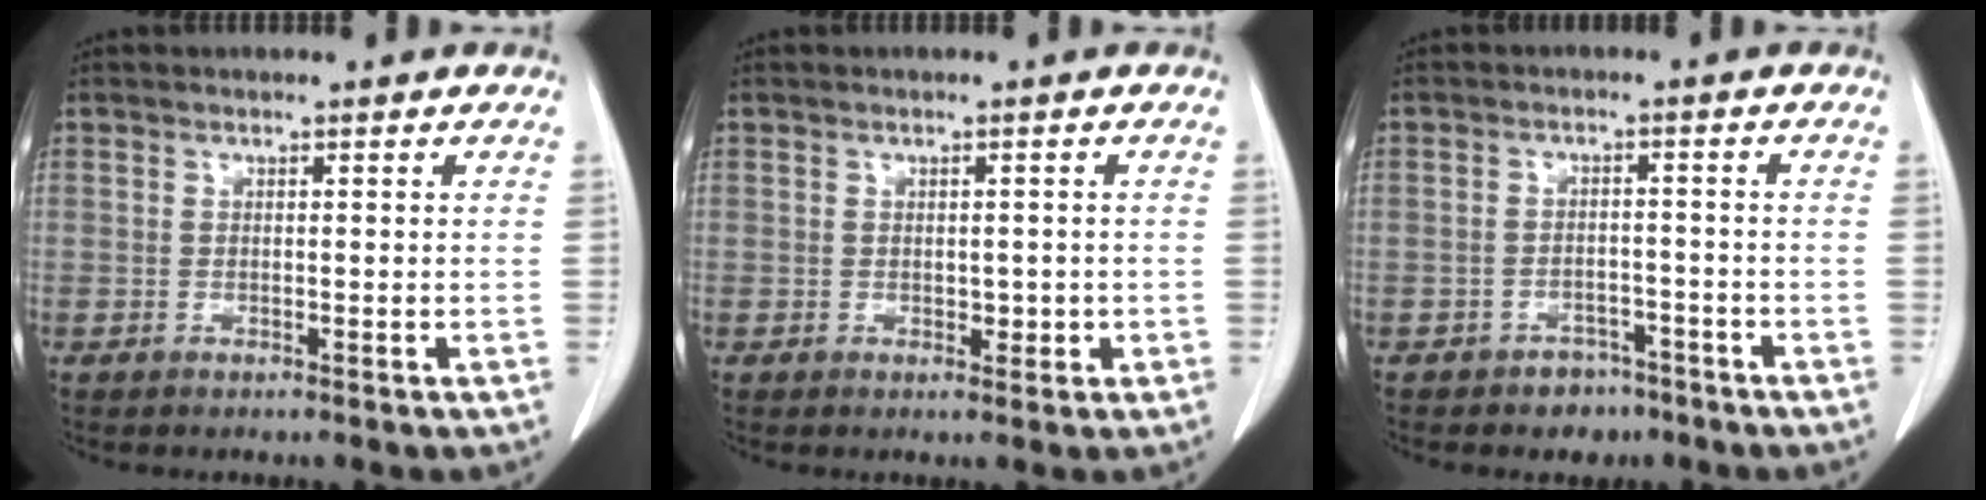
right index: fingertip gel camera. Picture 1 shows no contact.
{"total": 1.6, "force": [-0.3, 1.0, 1.2], "torque": [-0.016, 0.001, 0.004]}
{"total": 4.0, "force": [-2.9, 2.6, 0.9], "torque": [-0.016, 0.009, -0.036]}